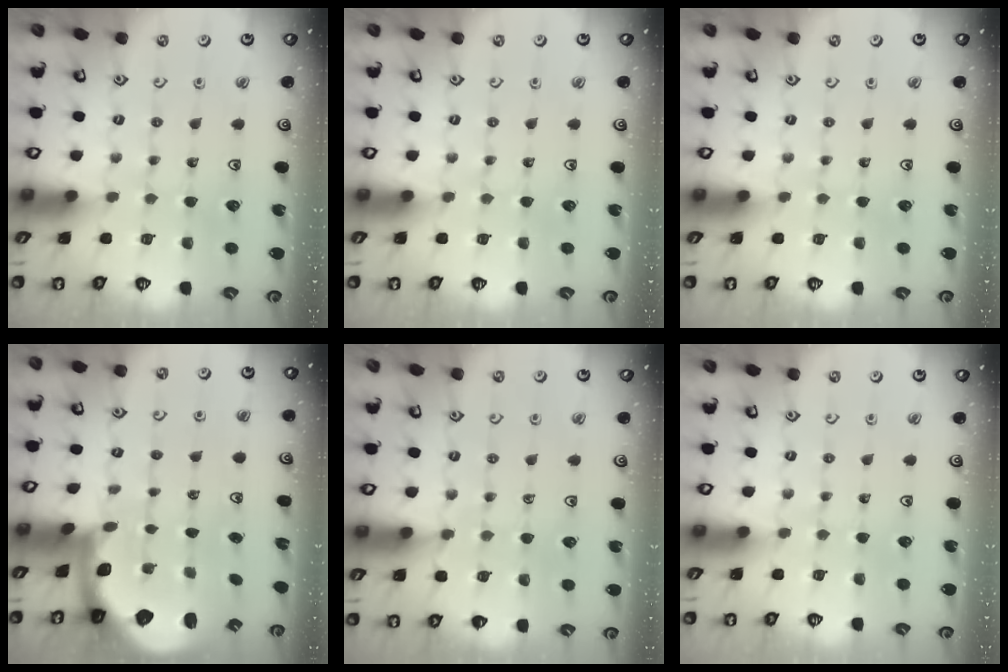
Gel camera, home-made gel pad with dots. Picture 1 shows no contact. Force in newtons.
{"total": 0.0}
{"total": 0.0}
{"total": 1.7, "press": 1.7, "slide": 0.4}
{"total": 5.0, "press": 4.9, "slide": 1.0}
{"total": 0.0}